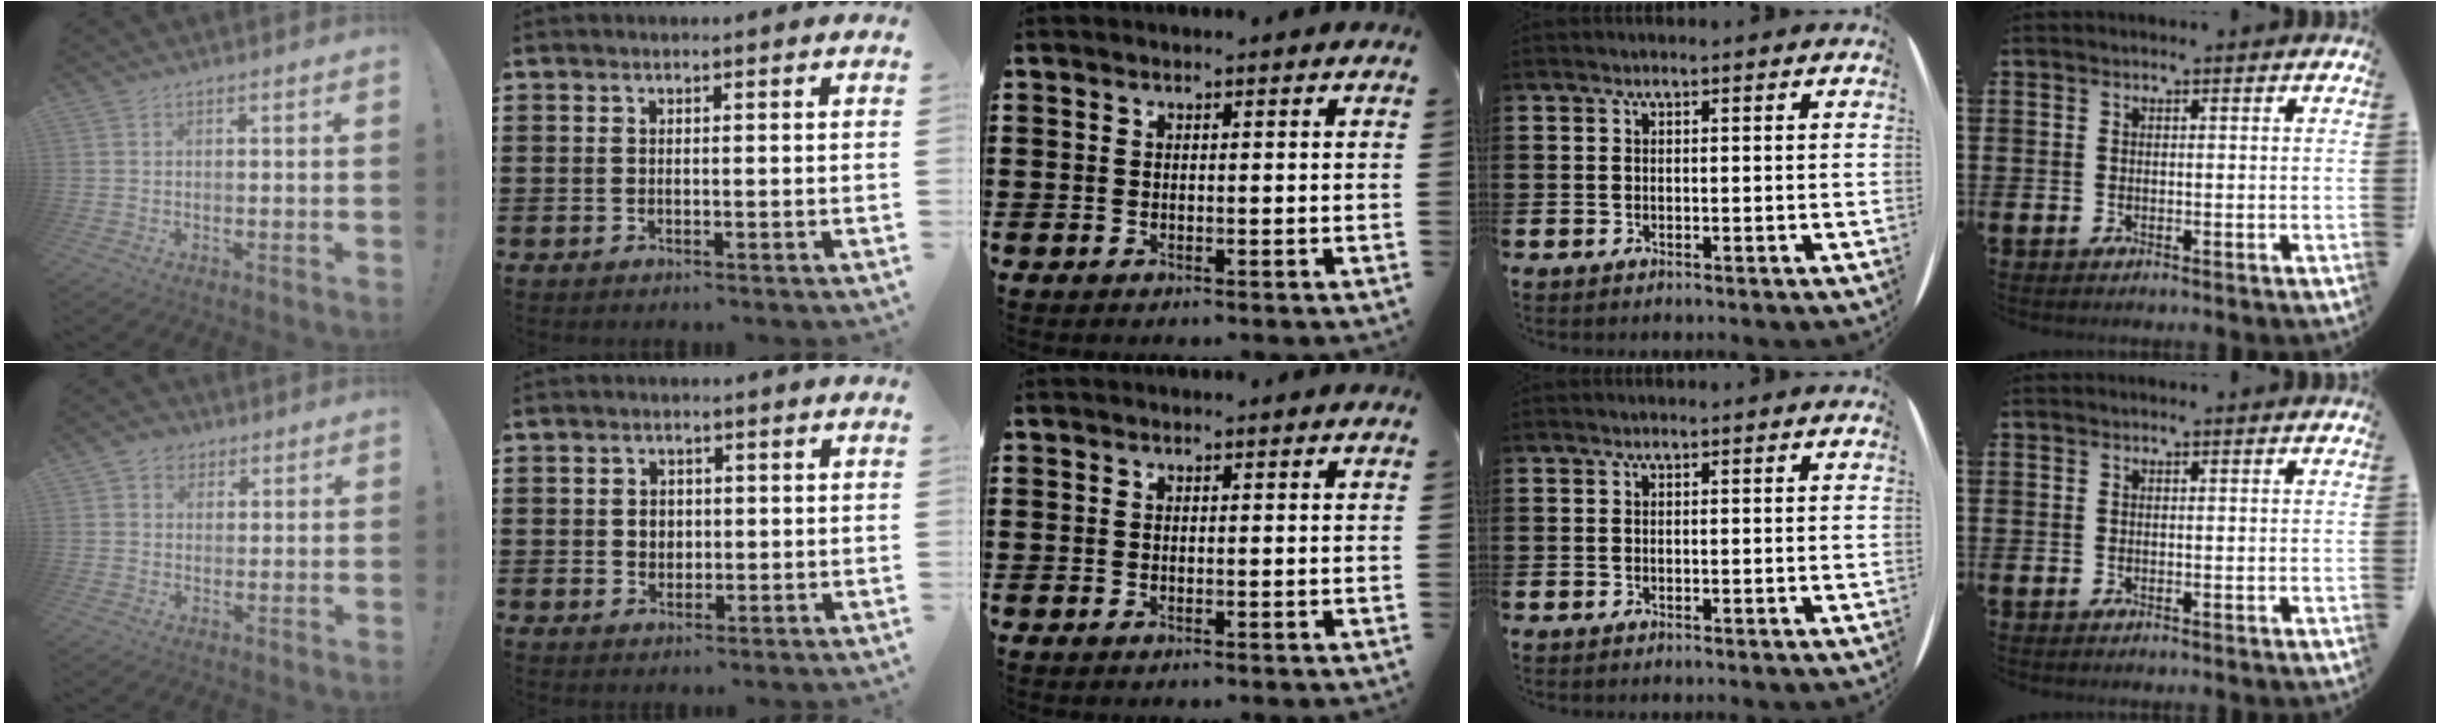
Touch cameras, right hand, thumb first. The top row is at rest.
{"thumb": {"total": 4.0, "force": [1.7, 3.5, 1.1], "torque": [-0.018, 0.000, 0.031]}, "index": {"total": 2.4, "force": [0.1, 2.1, 1.2], "torque": [-0.020, 0.005, -0.001]}}